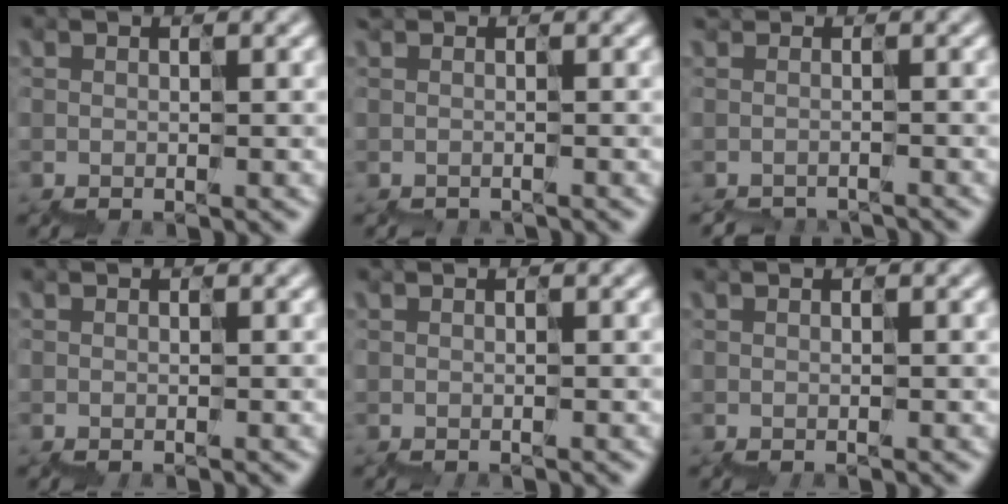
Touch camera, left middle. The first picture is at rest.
{"total": 1.0, "force": [-0.8, -0.1, -0.5], "torque": [0.008, -0.009, -0.008]}
{"total": 2.5, "force": [-2.1, -0.5, -1.1], "torque": [0.005, -0.014, -0.024]}
{"total": 0.0}
{"total": 0.0}
{"total": 0.0}